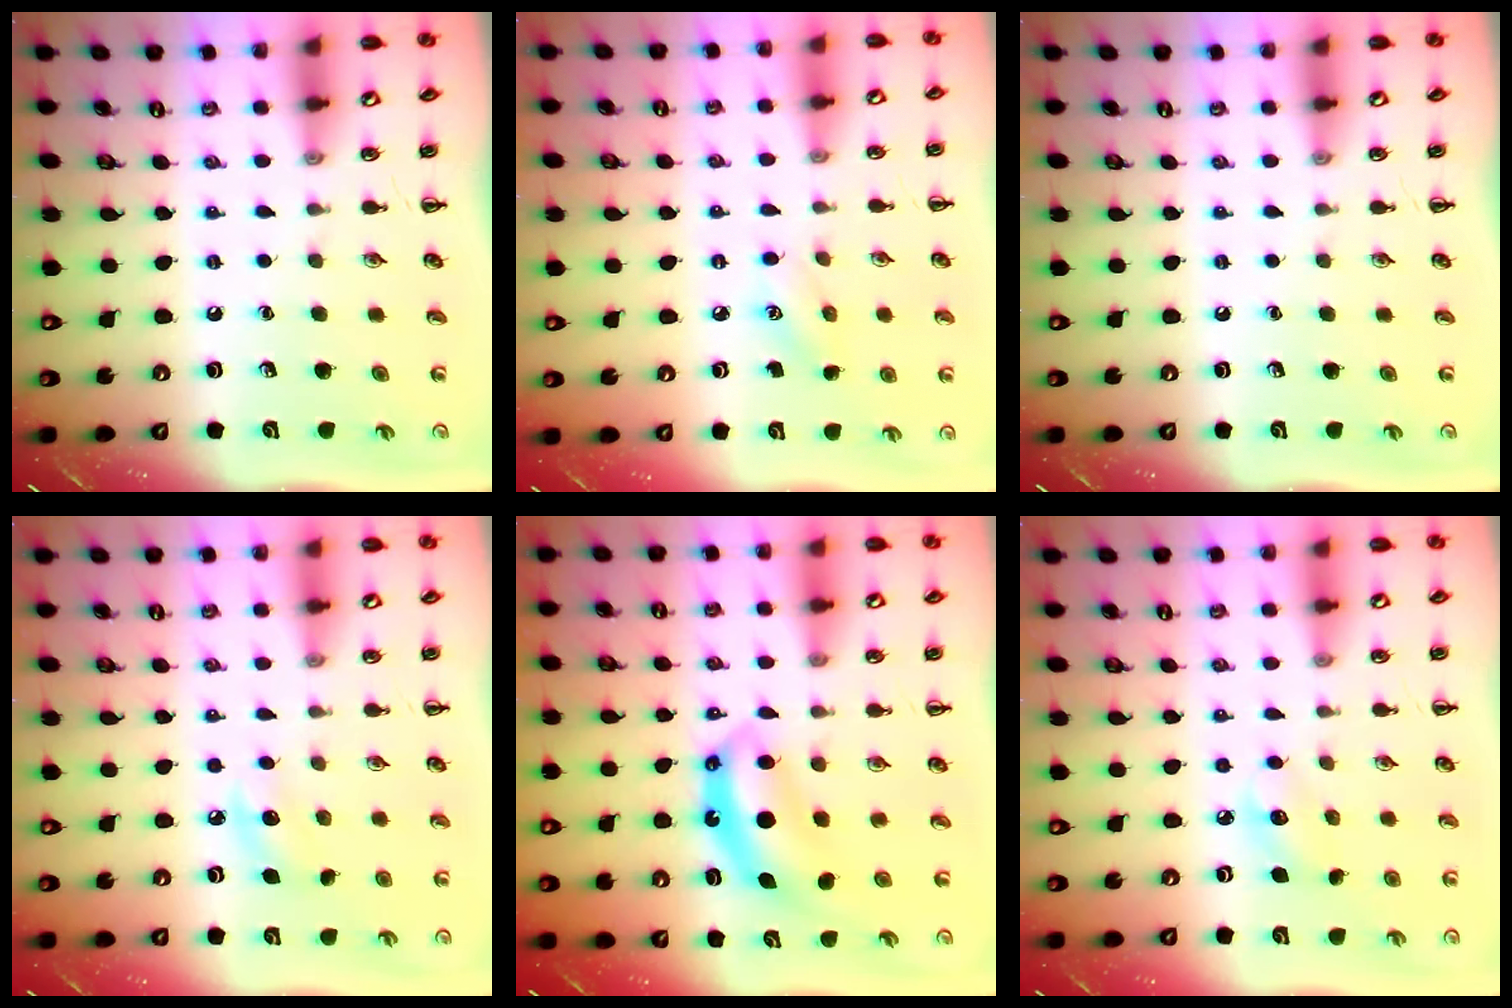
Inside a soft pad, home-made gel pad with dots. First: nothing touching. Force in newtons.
{"total": 5.4, "press": 5.2, "slide": 1.5}
{"total": 0.0}
{"total": 7.4, "press": 7.2, "slide": 1.8}
{"total": 7.2, "press": 7.2, "slide": 0.7}
{"total": 6.2, "press": 6.0, "slide": 1.6}